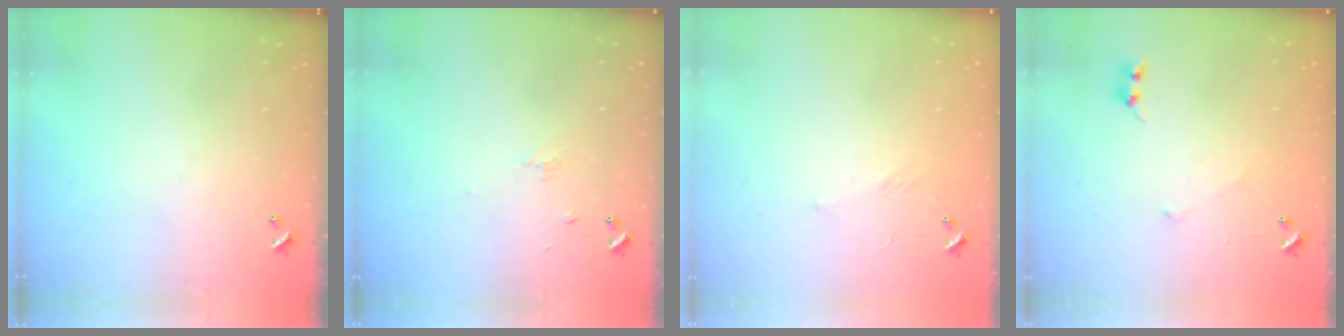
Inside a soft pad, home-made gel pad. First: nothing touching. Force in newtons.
{"total": 1.2, "press": 1.1, "slide": 0.6}
{"total": 6.2, "press": 6.2, "slide": 0.8}
{"total": 6.3, "press": 6.3, "slide": 0.4}